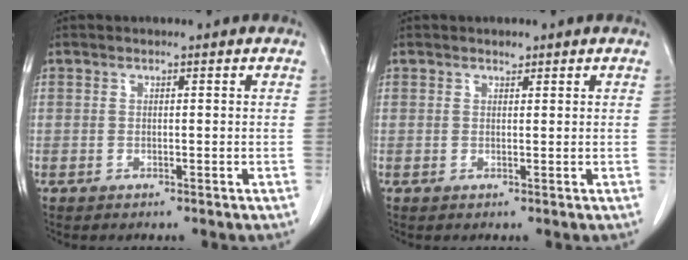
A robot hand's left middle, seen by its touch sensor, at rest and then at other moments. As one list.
[{"total": 0.6, "force": [0.5, 0.3, 0.1], "torque": [-0.005, -0.006, 0.008]}]